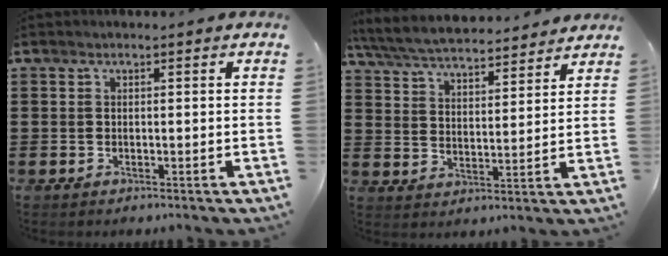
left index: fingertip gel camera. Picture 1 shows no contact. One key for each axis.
{"total": 6.0, "fx": 5.7, "fy": 0.4, "fz": 1.6, "tx": -0.057, "ty": -0.032, "tz": 0.099}